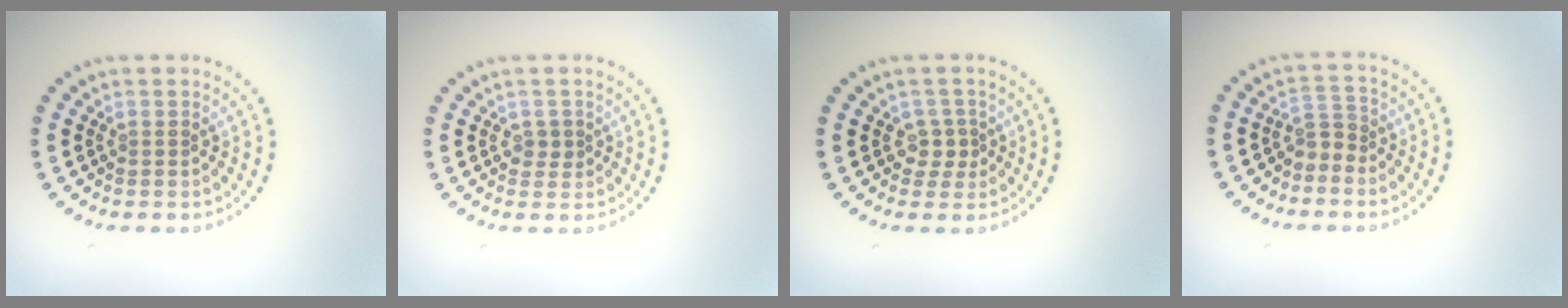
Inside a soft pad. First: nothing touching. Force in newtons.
{"total": 1.1, "press": 1.0, "slide": 0.3}
{"total": 1.8, "press": 1.4, "slide": 1.1}
{"total": 1.9, "press": 1.3, "slide": 1.4}